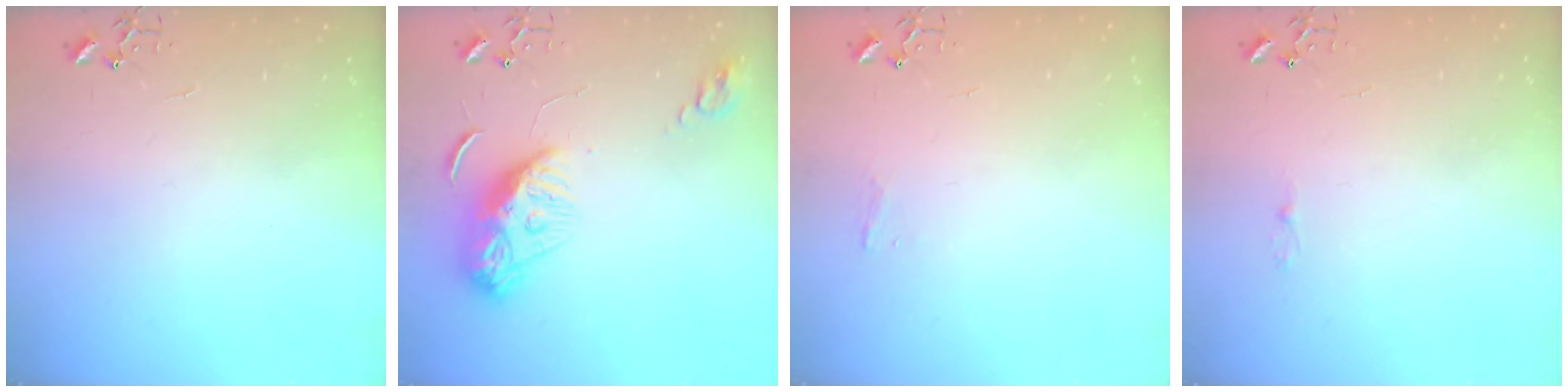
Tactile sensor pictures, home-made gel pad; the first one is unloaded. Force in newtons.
{"total": 11.9, "press": 11.9, "slide": 0.9}
{"total": 3.7, "press": 3.6, "slide": 0.6}
{"total": 2.5, "press": 2.5, "slide": 0.3}